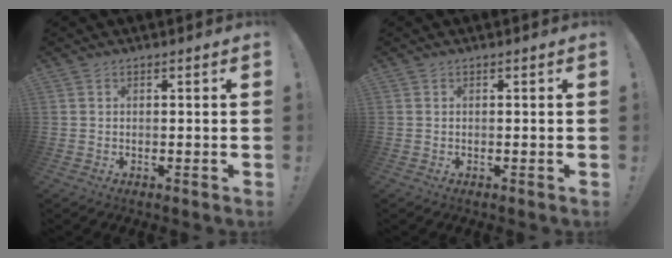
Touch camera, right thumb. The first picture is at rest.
{"total": 0.0}